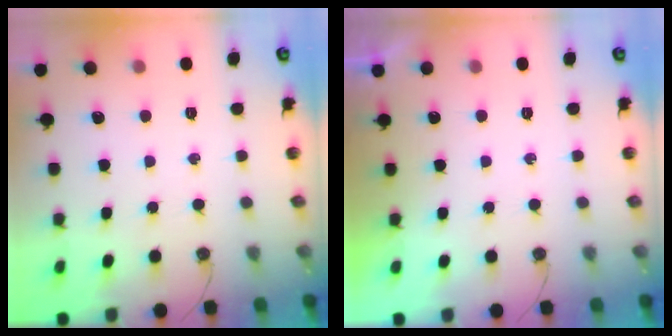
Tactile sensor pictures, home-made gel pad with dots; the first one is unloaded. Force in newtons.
{"total": 0.0}